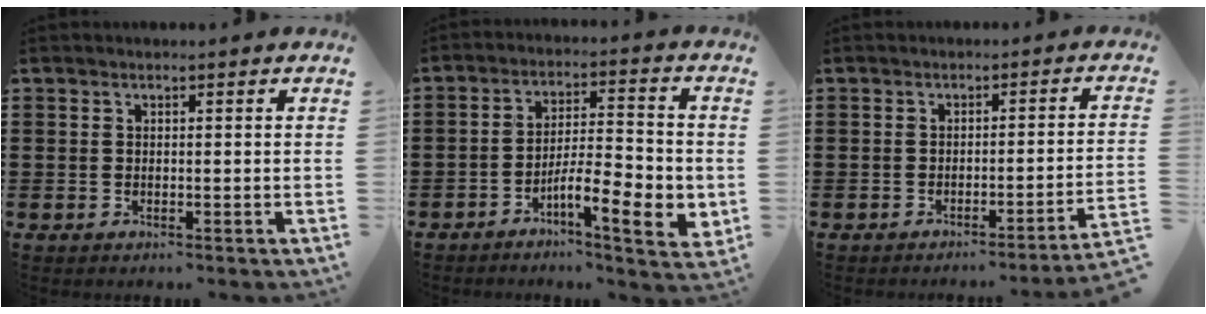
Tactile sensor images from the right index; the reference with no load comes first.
{"total": 9.0, "force": [-3.9, 2.1, 7.8], "torque": [-0.118, 0.003, -0.066]}
{"total": 2.1, "force": [-1.6, -0.7, 1.2], "torque": [-0.023, -0.003, -0.034]}